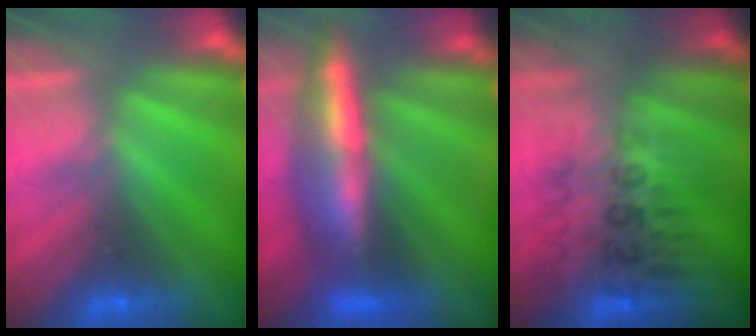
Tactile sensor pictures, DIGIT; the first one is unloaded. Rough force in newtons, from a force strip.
{"total": 7.9}
{"total": 2.8}